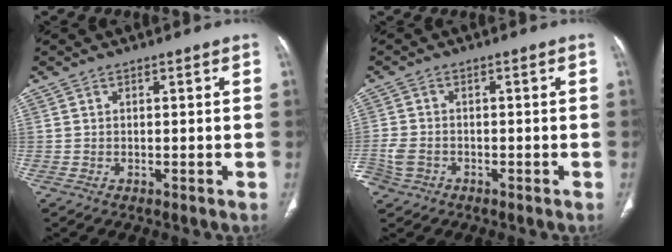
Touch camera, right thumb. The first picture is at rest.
{"total": 5.2, "force": [-2.3, 4.0, 2.5], "torque": [-0.059, 0.014, -0.038]}